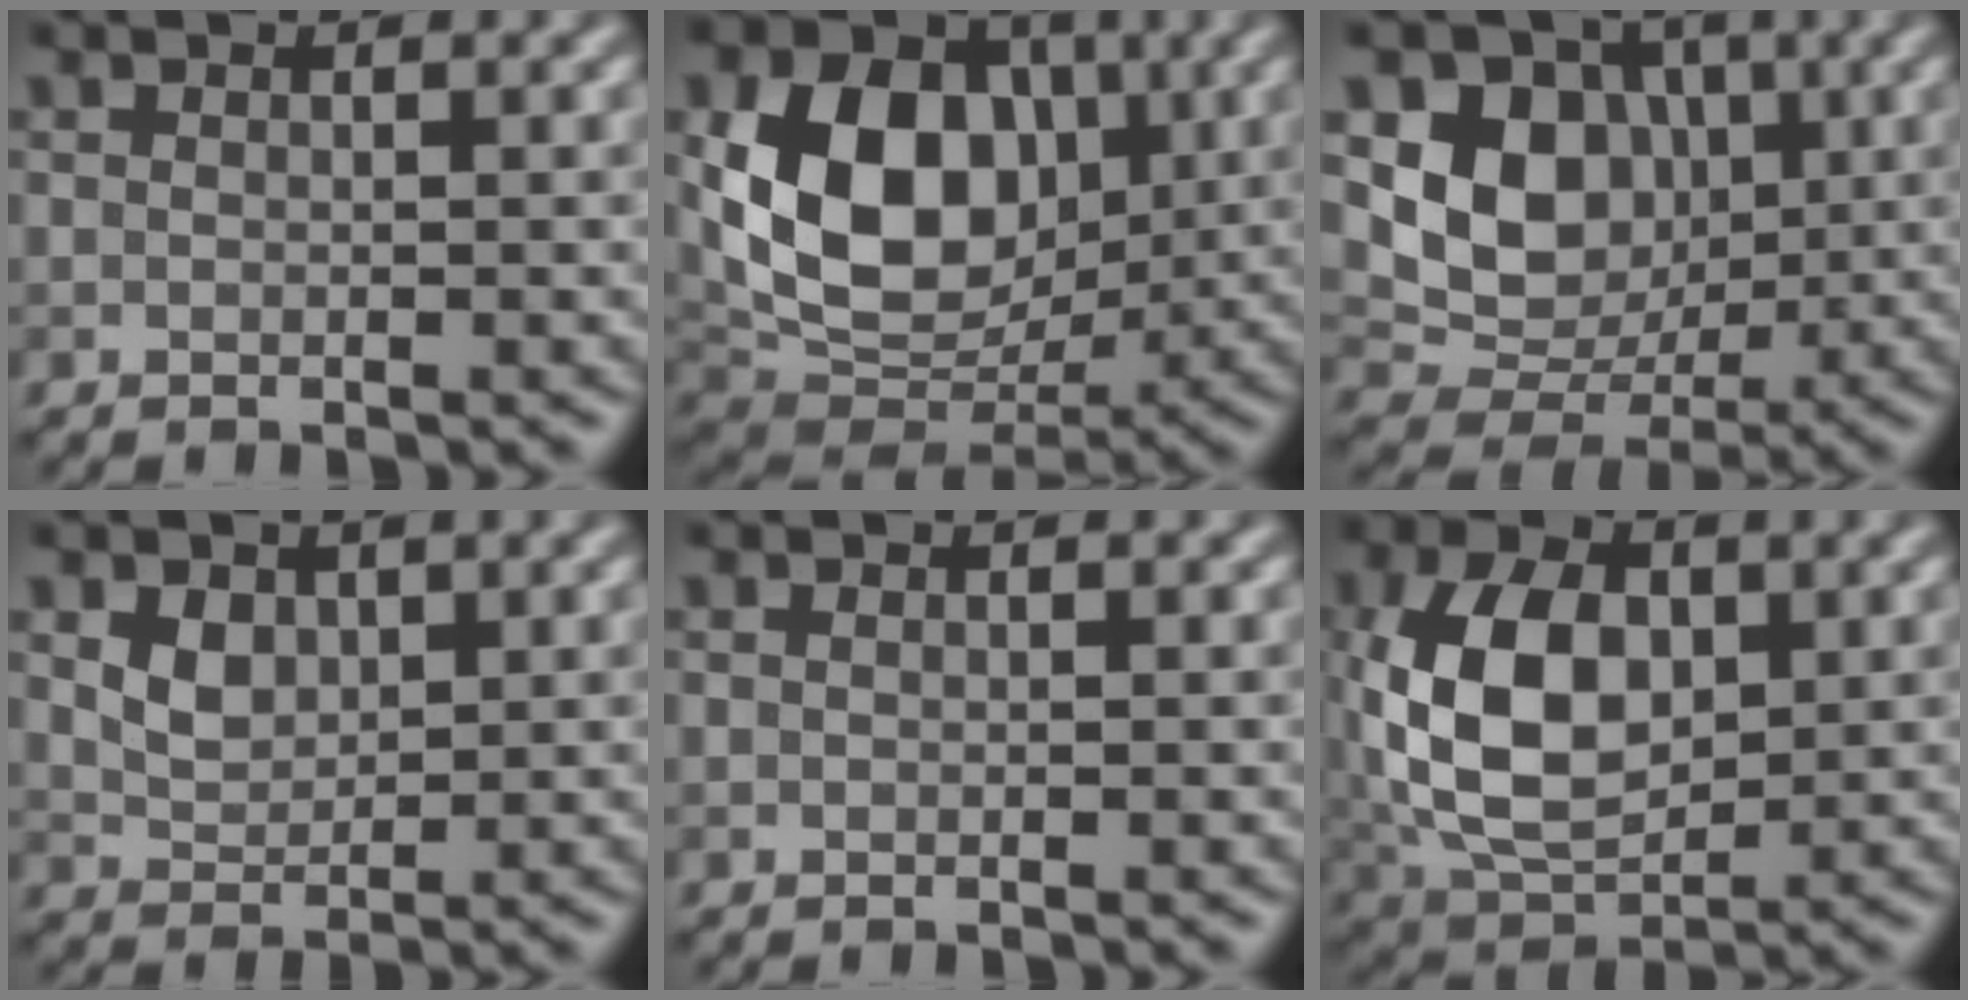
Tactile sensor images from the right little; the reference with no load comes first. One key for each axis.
{"total": 10.6, "fx": 1.5, "fy": 7.9, "fz": 6.9, "tx": -0.136, "ty": -0.006, "tz": 0.029}
{"total": 7.4, "fx": 1.3, "fy": 6.2, "fz": 3.8, "tx": -0.061, "ty": -0.011, "tz": 0.019}
{"total": 2.2, "fx": 0.9, "fy": 1.6, "fz": 1.1, "tx": -0.027, "ty": -0.003, "tz": 0.019}
{"total": 0.0}
{"total": 9.4, "fx": 0.7, "fy": 6.0, "fz": 7.3, "tx": -0.162, "ty": 0.001, "tz": 0.013}